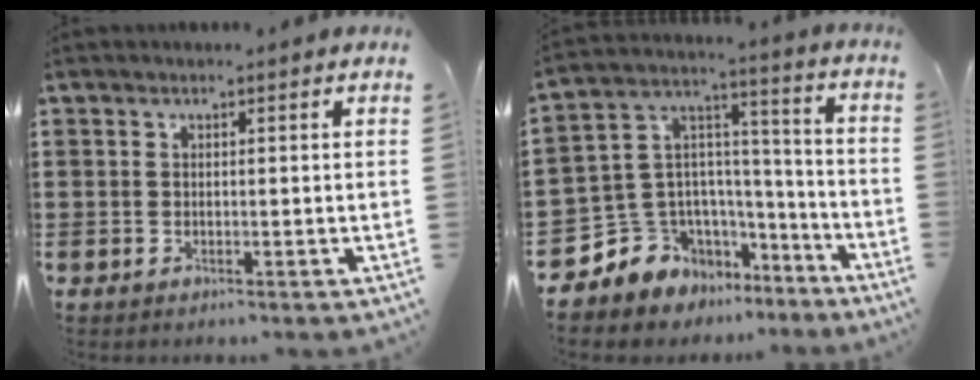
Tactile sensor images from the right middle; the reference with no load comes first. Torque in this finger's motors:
{"motor_torque": [2.14, 0.00, 0.13, 0.02]}